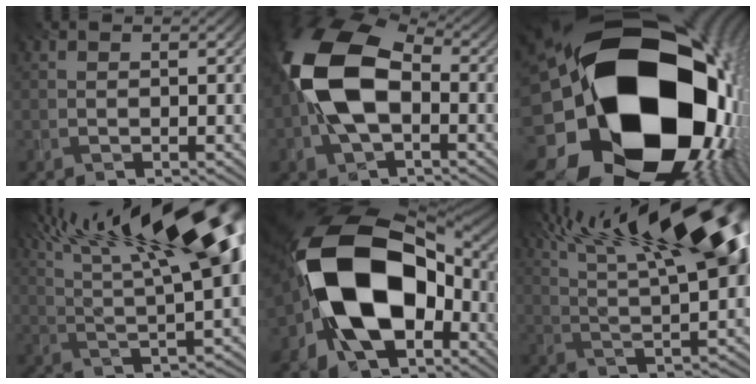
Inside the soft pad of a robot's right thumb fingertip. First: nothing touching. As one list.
[{"total": 14.5, "force": [-1.0, 8.8, 11.5], "torque": [-0.251, 0.007, -0.034]}, {"total": 25.3, "force": [-1.5, 20.0, 15.4], "torque": [-0.285, -0.067, -0.054]}, {"total": 20.2, "force": [9.2, 7.1, 16.5], "torque": [-0.249, 0.066, 0.136]}, {"total": 18.1, "force": [-3.5, 11.6, 13.5], "torque": [-0.261, -0.009, -0.067]}, {"total": 19.9, "force": [9.6, 7.0, 16.0], "torque": [-0.237, 0.061, 0.139]}]